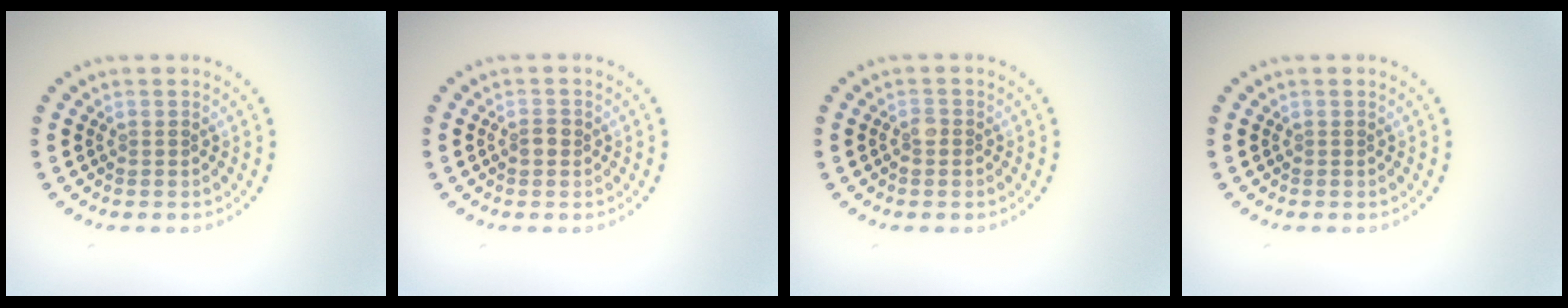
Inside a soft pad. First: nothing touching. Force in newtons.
{"total": 1.1, "press": 1.1, "slide": 0.1}
{"total": 0.9, "press": 0.8, "slide": 0.5}
{"total": 0.0}